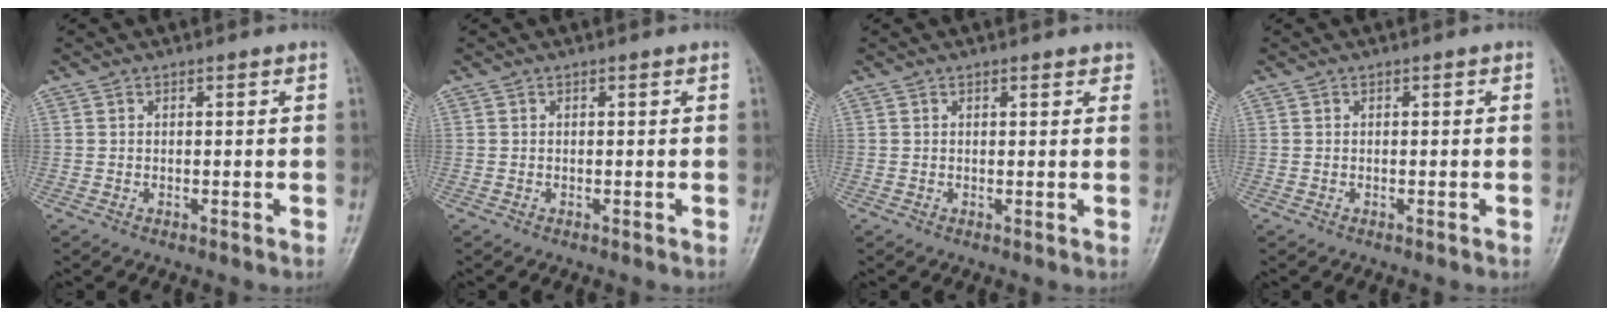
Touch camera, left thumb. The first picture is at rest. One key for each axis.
{"total": 0.0}
{"total": 2.1, "fx": 1.7, "fy": 0.7, "fz": 1.1, "tx": 0.002, "ty": 0.000, "tz": 0.016}
{"total": 0.0}